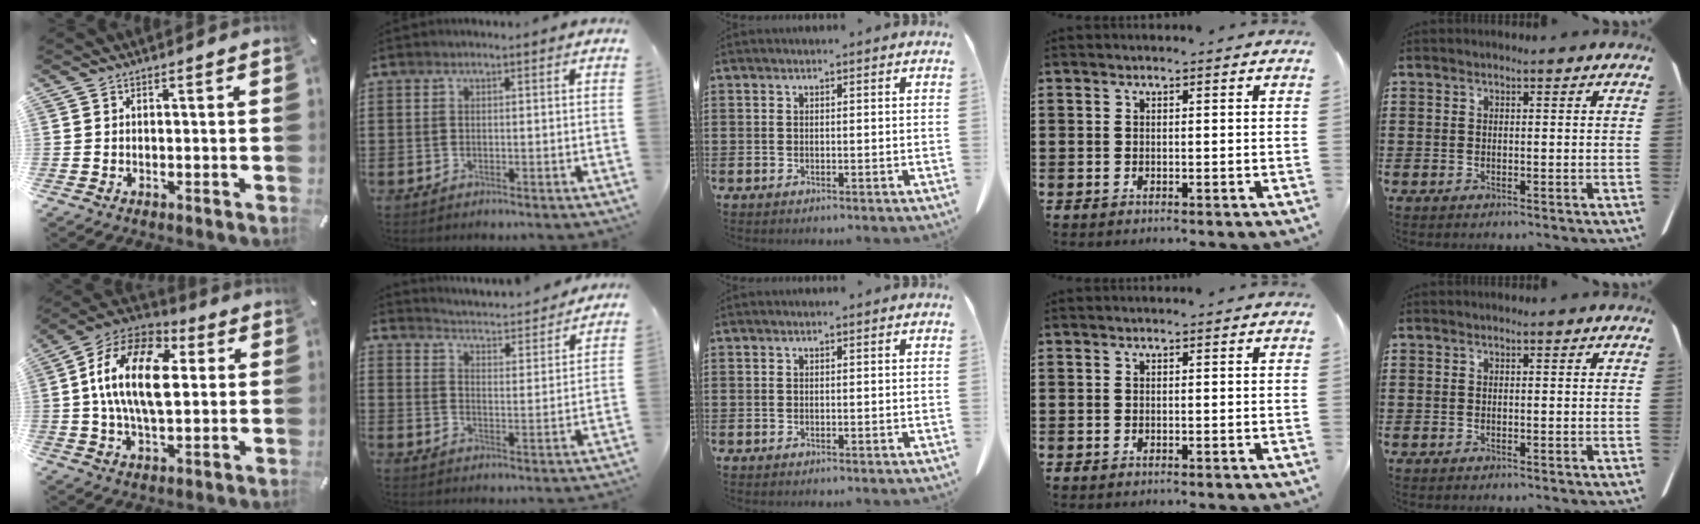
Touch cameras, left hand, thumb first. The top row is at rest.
{"thumb": {"total": 18.4, "force": [2.8, 10.9, 14.6], "torque": [-0.298, 0.008, 0.045]}, "index": {"total": 3.1, "force": [3.1, -0.3, 0.1], "torque": [-0.023, -0.037, 0.044]}}